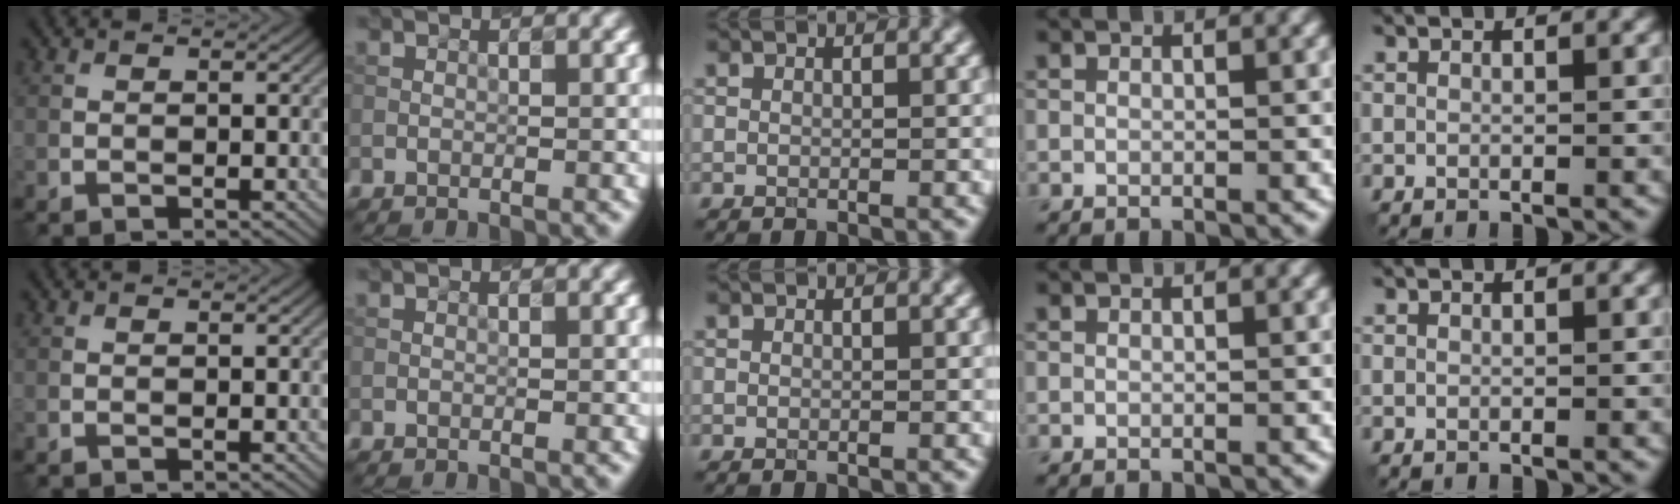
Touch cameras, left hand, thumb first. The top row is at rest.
{}